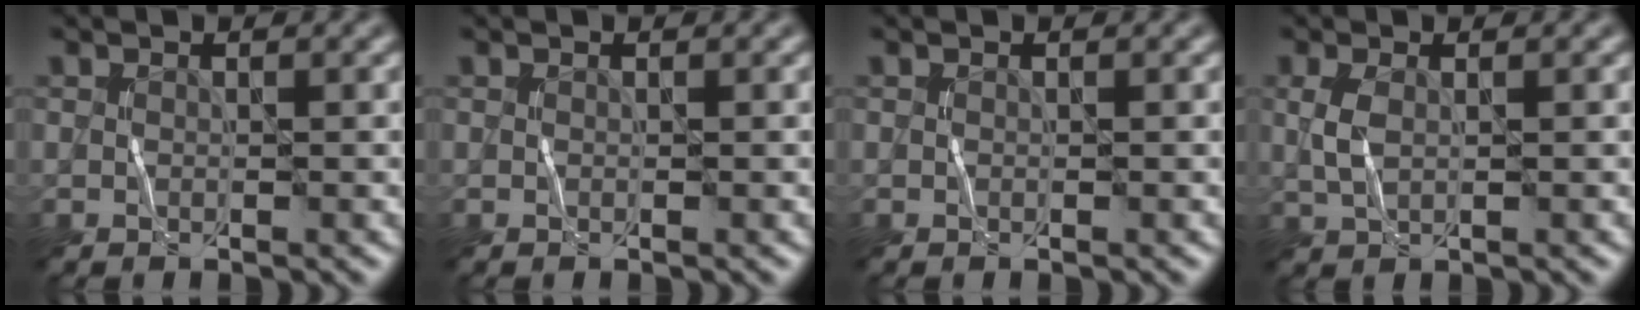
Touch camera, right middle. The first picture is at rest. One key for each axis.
{"total": 0.0}
{"total": 0.0}
{"total": 2.0, "fx": 0.4, "fy": 1.0, "fz": 1.7, "tx": -0.046, "ty": 0.001, "tz": 0.010}